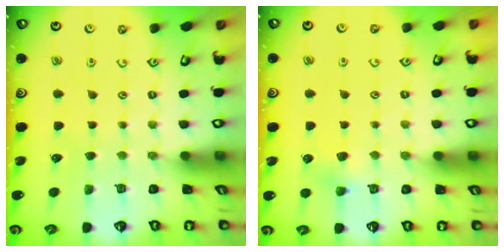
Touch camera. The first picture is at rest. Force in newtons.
{"total": 3.4, "press": 3.4, "slide": 0.3}